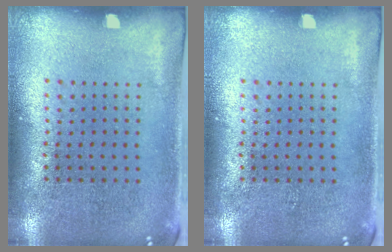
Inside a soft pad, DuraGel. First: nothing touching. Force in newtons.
{"total": 0.0}